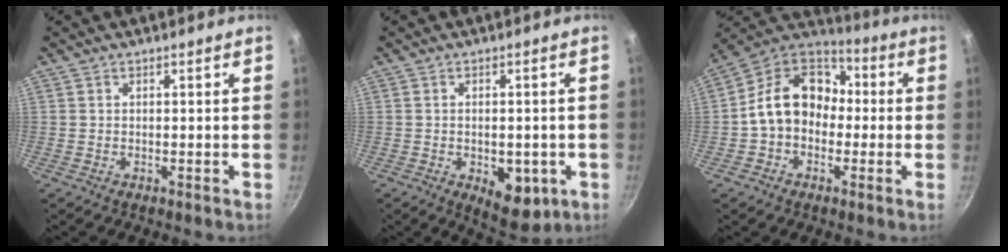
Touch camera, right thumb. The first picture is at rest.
{"total": 8.8, "force": [-2.7, 4.7, 6.9], "torque": [-0.063, -0.002, -0.025]}
{"total": 15.3, "force": [-0.6, 11.9, 9.6], "torque": [-0.120, 0.047, -0.031]}